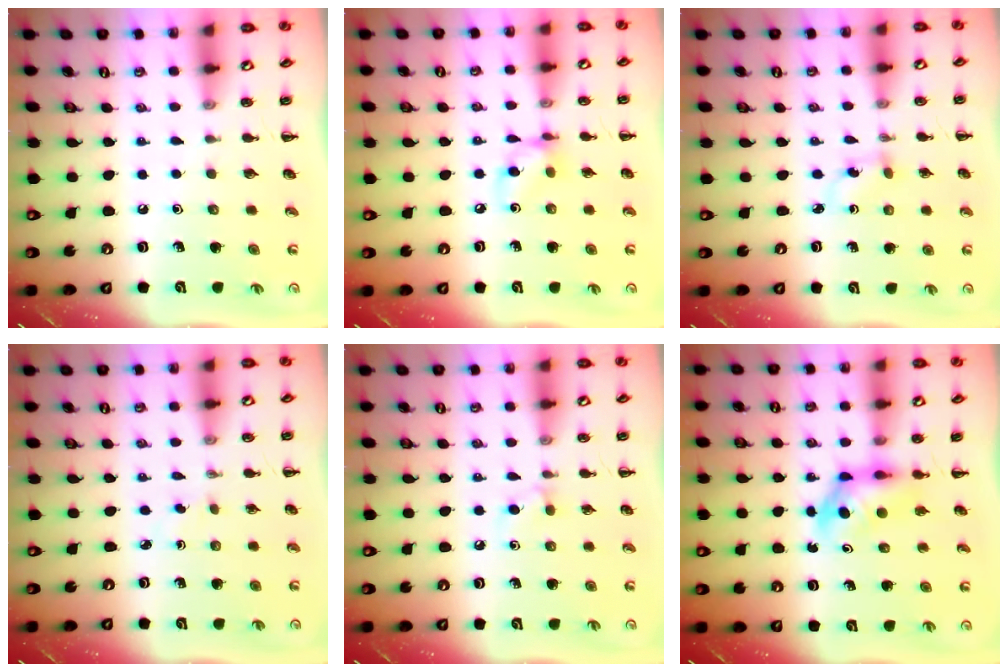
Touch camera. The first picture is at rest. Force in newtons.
{"total": 7.4, "press": 7.4, "slide": 0.4}
{"total": 1.9, "press": 1.7, "slide": 0.9}
{"total": 0.9, "press": 0.7, "slide": 0.5}
{"total": 4.6, "press": 4.3, "slide": 1.6}
{"total": 5.2, "press": 5.1, "slide": 1.1}